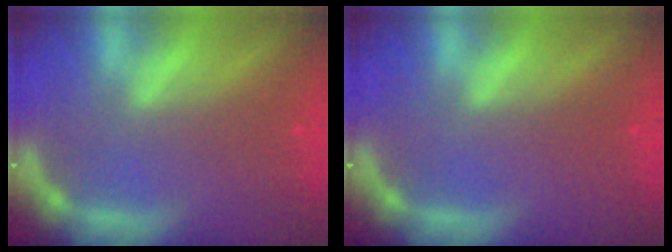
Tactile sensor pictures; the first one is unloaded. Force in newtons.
{"total": 0.0}